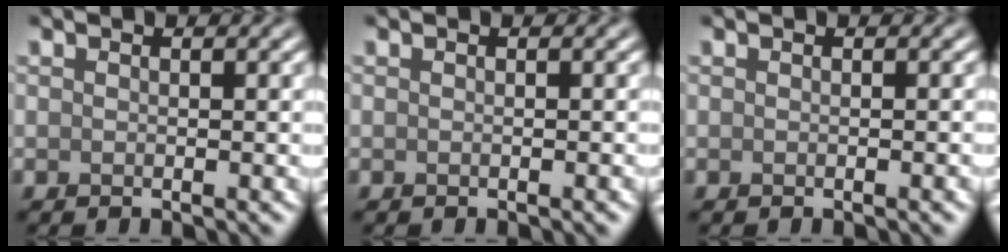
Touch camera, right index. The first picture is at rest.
{"total": 0.6, "force": [-0.2, 0.1, 0.6], "torque": [-0.005, 0.003, -0.004]}
{"total": 0.8, "force": [-0.3, 0.2, 0.8], "torque": [-0.005, 0.002, -0.005]}